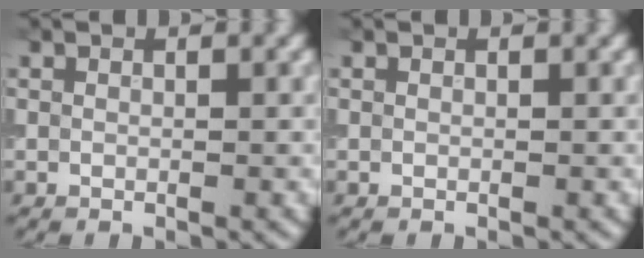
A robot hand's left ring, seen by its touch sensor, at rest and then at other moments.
{"total": 0.0}